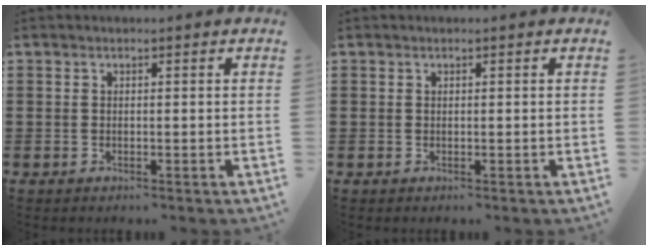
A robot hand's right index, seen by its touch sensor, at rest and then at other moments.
{"total": 0.0}